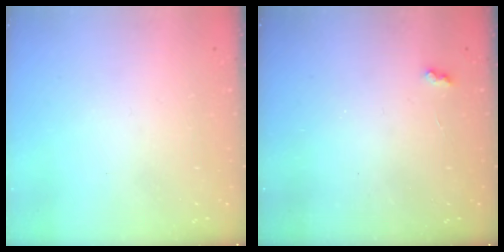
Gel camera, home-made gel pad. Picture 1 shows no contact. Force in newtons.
{"total": 3.4, "press": 3.4, "slide": 0.5}